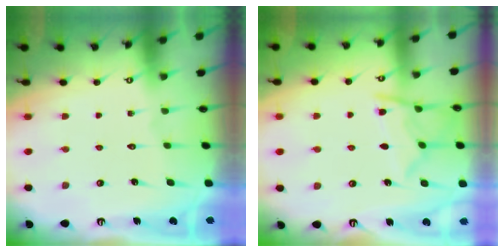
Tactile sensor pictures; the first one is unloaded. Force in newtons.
{"total": 9.4, "press": 9.4, "slide": 0.8}